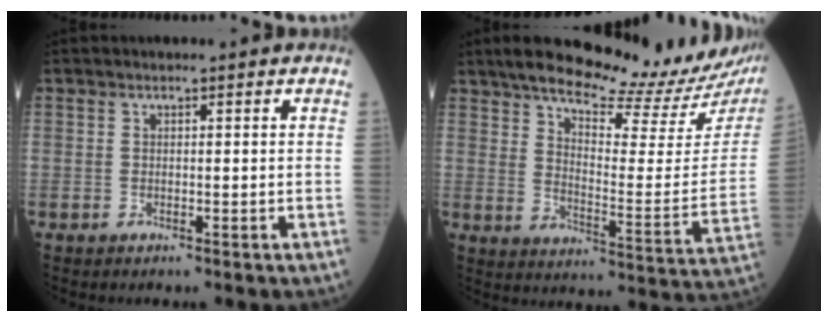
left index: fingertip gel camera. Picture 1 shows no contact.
{"total": 21.1, "force": [18.2, 3.0, 10.1], "torque": [-0.154, -0.057, 0.233]}